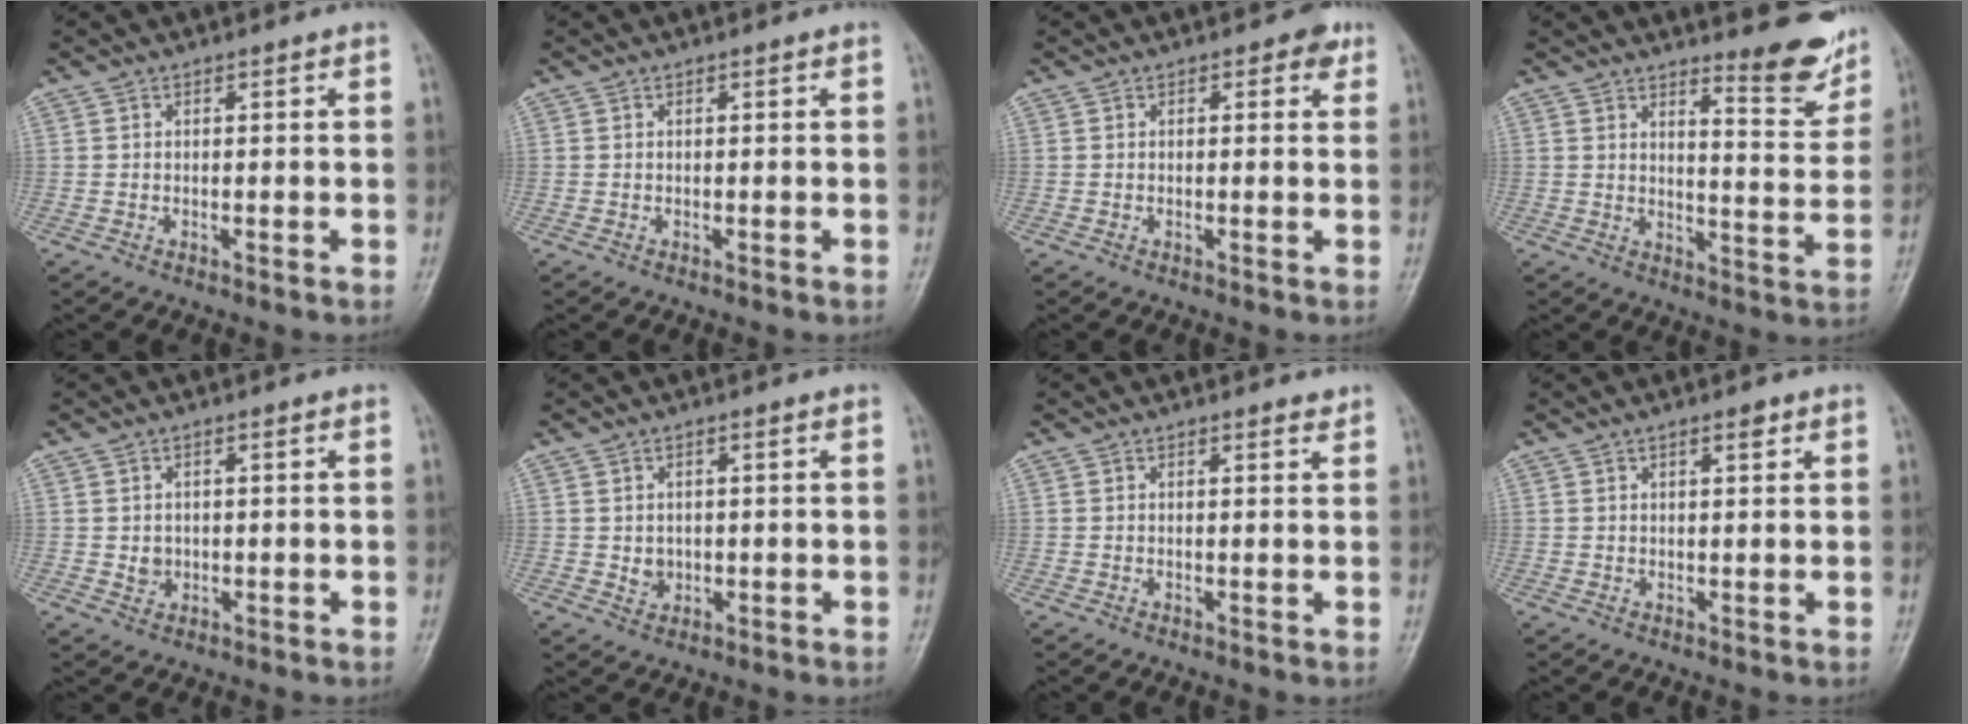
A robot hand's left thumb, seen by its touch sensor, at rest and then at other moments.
{"total": 0.0}
{"total": 2.1, "force": [1.0, 1.3, 1.3], "torque": [0.001, 0.000, 0.006]}
{"total": 9.3, "force": [7.6, 1.9, 4.9], "torque": [-0.045, -0.071, 0.104]}
{"total": 2.0, "force": [0.0, 1.8, 0.9], "torque": [-0.006, 0.001, 0.005]}
{"total": 2.3, "force": [0.0, 2.0, 1.1], "torque": [-0.009, 0.000, 0.007]}
{"total": 1.2, "force": [1.0, 0.3, 0.5], "torque": [-0.004, -0.007, 0.013]}
{"total": 2.1, "force": [1.3, 0.7, 1.5], "torque": [-0.018, -0.004, 0.018]}